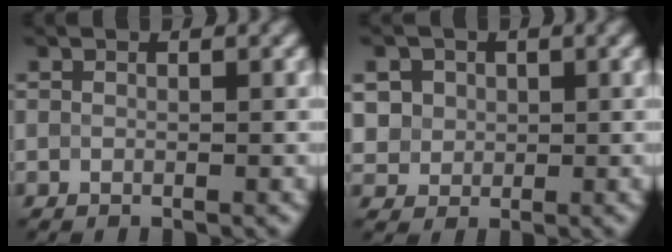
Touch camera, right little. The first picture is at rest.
{"total": 4.1, "force": [1.7, 3.4, 1.3], "torque": [-0.031, 0.011, 0.033]}